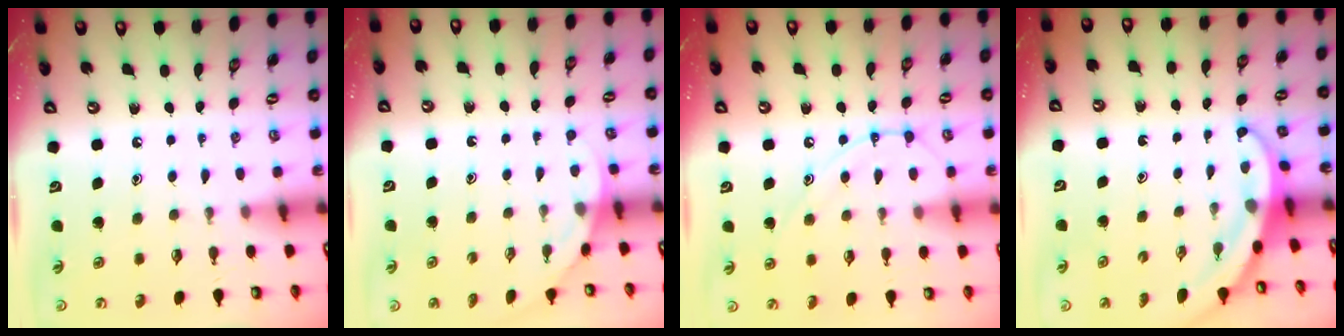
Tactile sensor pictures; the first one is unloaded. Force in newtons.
{"total": 2.0, "press": 2.0, "slide": 0.0}
{"total": 10.1, "press": 10.1, "slide": 0.9}
{"total": 3.2, "press": 3.2, "slide": 0.2}